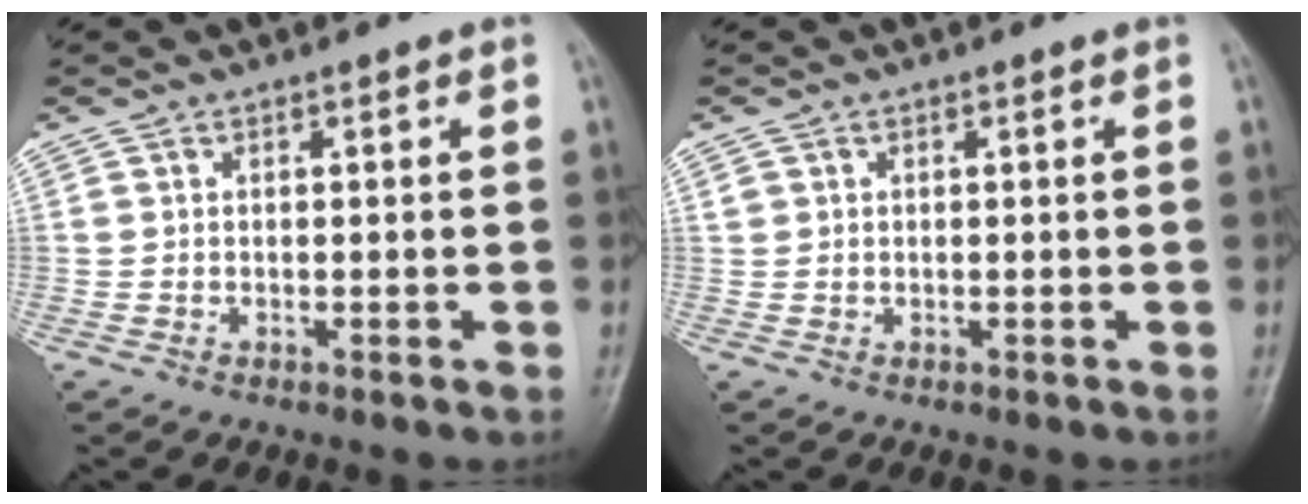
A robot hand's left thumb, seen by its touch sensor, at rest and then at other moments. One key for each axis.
{"total": 1.1, "fx": 0.3, "fy": 1.0, "fz": 0.4, "tx": -0.003, "ty": 0.002, "tz": 0.004}